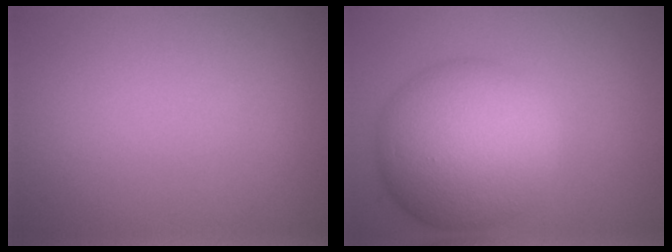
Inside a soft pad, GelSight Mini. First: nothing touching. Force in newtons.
{"total": 11.4, "press": 11.4, "slide": 0.3}